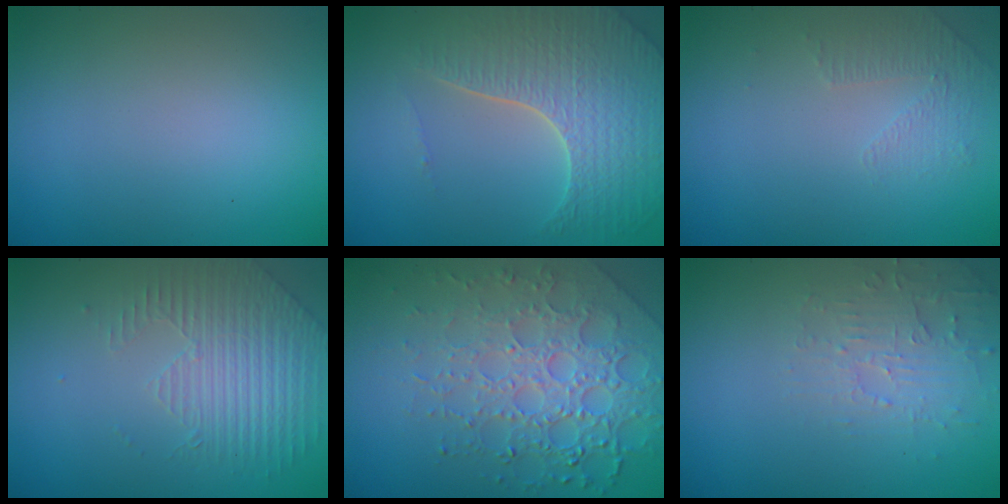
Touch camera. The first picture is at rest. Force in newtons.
{"total": 6.2, "press": 4.9, "slide": 3.9}
{"total": 1.4, "press": 0.8, "slide": 1.1}
{"total": 2.1, "press": 1.8, "slide": 1.0}
{"total": 7.7, "press": 5.3, "slide": 5.5}
{"total": 2.8, "press": 2.7, "slide": 0.6}